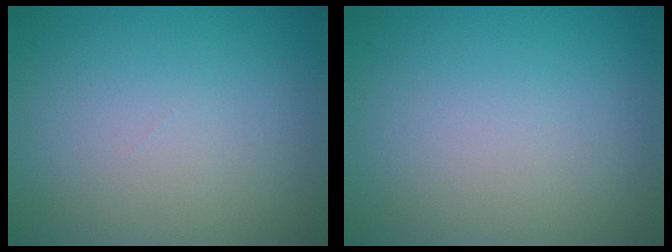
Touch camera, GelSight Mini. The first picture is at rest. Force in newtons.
{"total": 0.0}